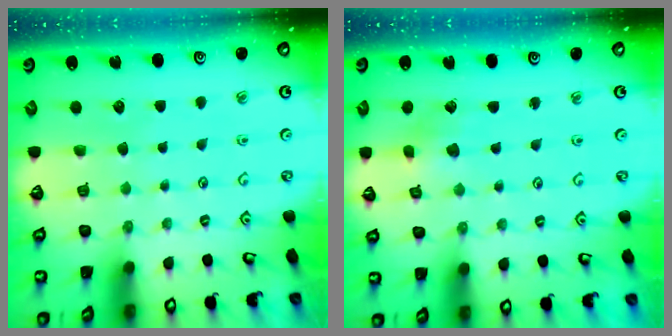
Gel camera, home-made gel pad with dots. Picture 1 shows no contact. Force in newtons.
{"total": 3.1, "press": 3.0, "slide": 0.7}